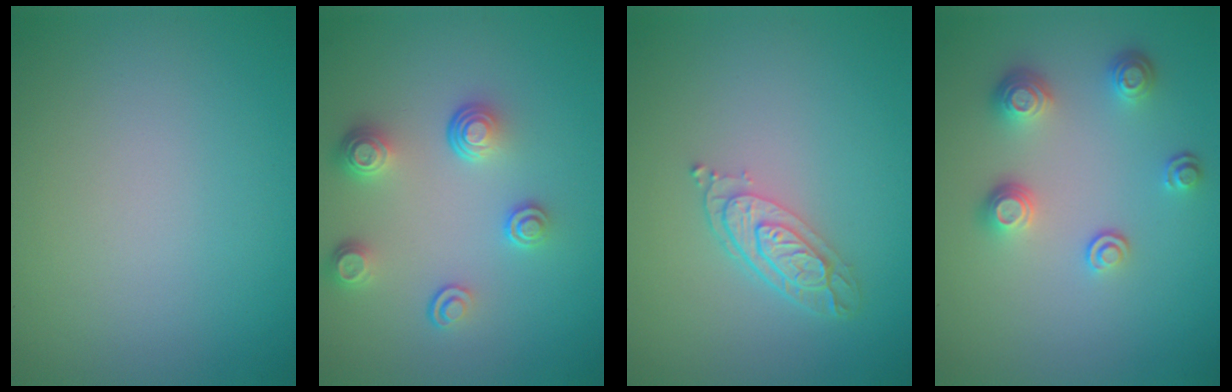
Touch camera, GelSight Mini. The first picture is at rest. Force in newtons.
{"total": 3.9, "press": 2.8, "slide": 2.6}
{"total": 3.6, "press": 2.7, "slide": 2.4}
{"total": 3.3, "press": 2.6, "slide": 2.0}